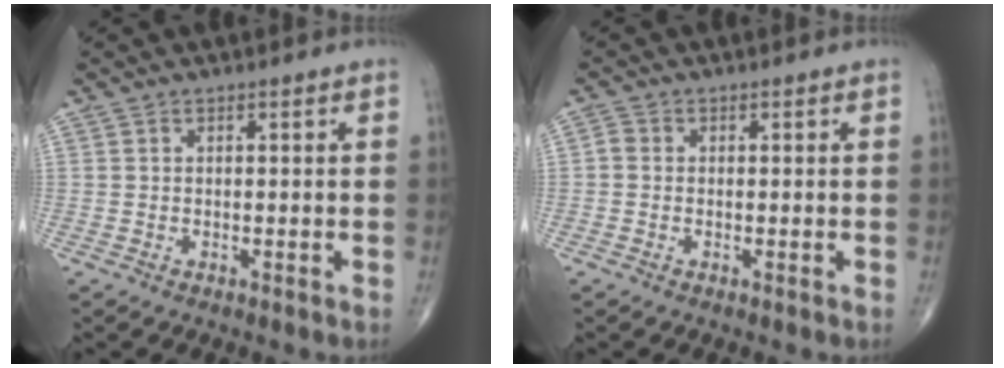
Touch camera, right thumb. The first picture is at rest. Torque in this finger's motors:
{"motor_torque": [0.18, 0.09, 0.20, -0.04, 0.01]}